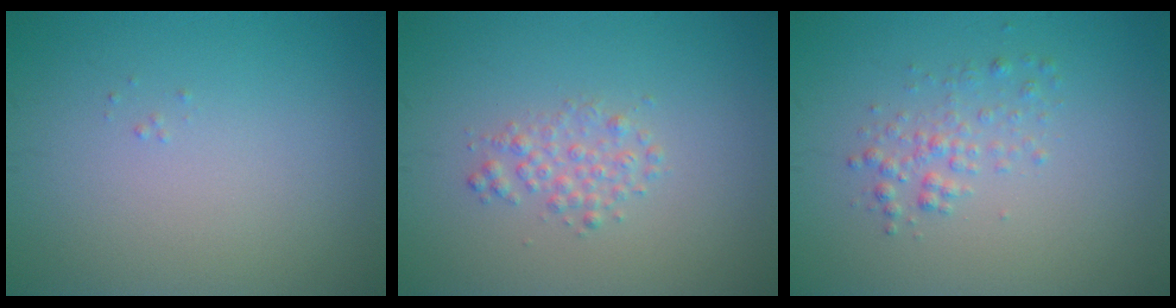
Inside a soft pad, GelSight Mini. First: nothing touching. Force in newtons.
{"total": 1.7, "press": 1.7, "slide": 0.0}
{"total": 1.8, "press": 1.8, "slide": 0.0}